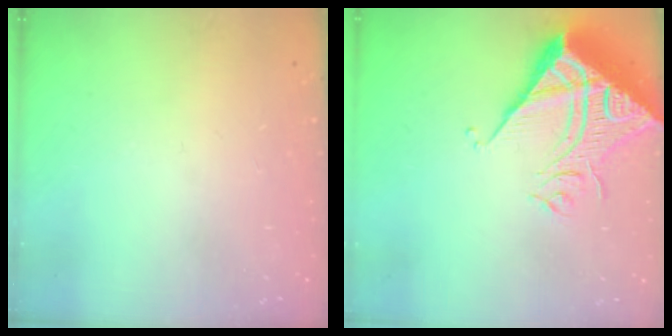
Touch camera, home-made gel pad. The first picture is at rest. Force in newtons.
{"total": 12.1, "press": 12.0, "slide": 1.2}